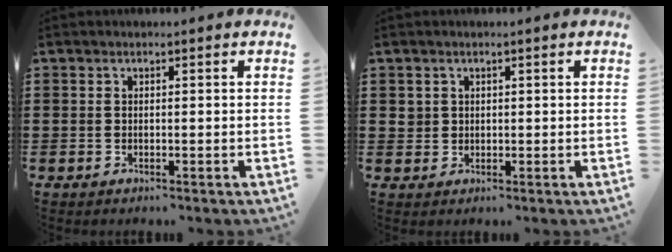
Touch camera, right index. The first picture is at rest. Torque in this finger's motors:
{"motor_torque": [0.10, 0.28, -0.01, 0.00]}